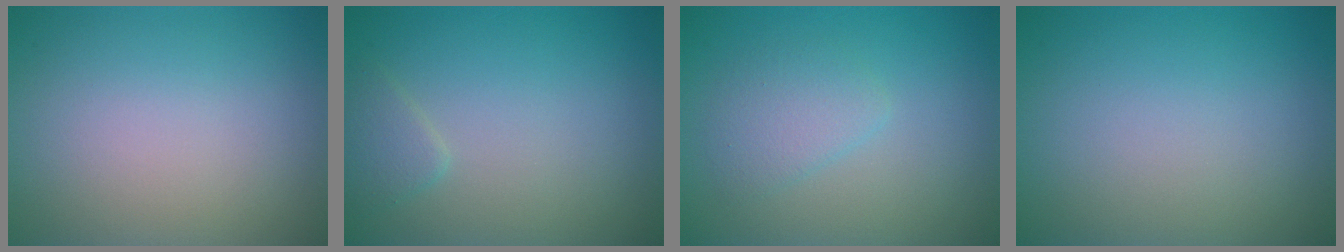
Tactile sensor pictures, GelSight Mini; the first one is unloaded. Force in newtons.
{"total": 1.3, "press": 1.3, "slide": 0.1}
{"total": 2.1, "press": 2.1, "slide": 0.1}
{"total": 0.0}